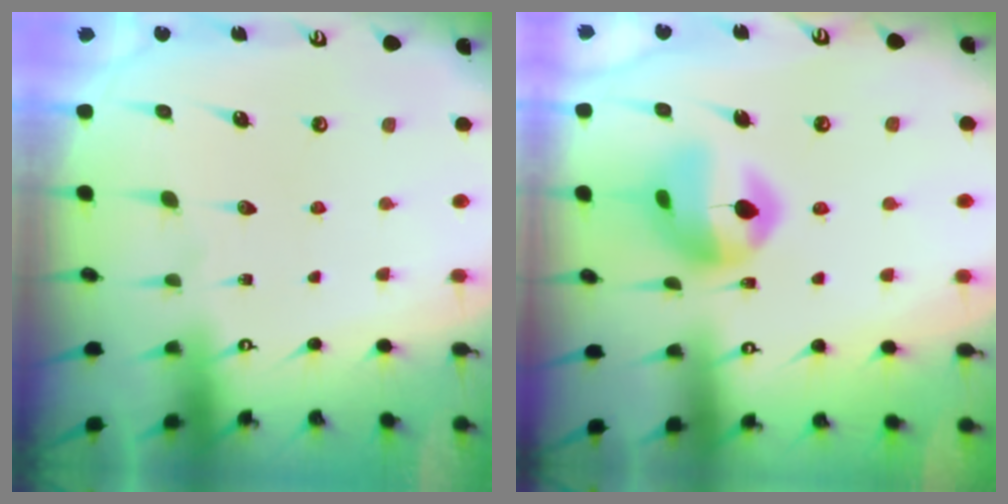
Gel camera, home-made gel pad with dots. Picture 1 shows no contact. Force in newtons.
{"total": 13.7, "press": 13.6, "slide": 1.6}